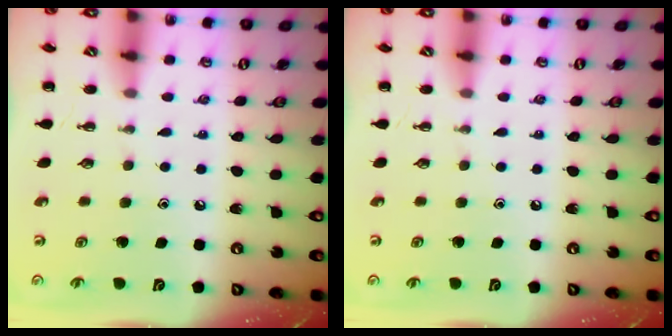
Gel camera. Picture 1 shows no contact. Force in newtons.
{"total": 0.0}